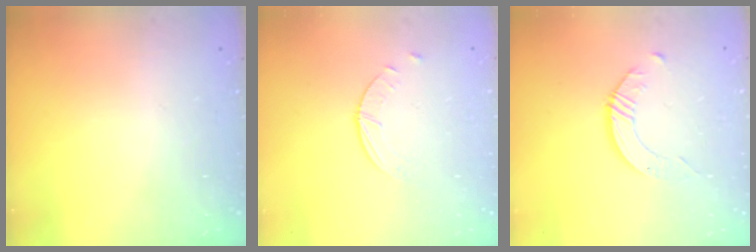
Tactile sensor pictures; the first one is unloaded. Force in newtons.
{"total": 0.9, "press": 0.9, "slide": 0.2}
{"total": 1.6, "press": 1.6, "slide": 0.2}